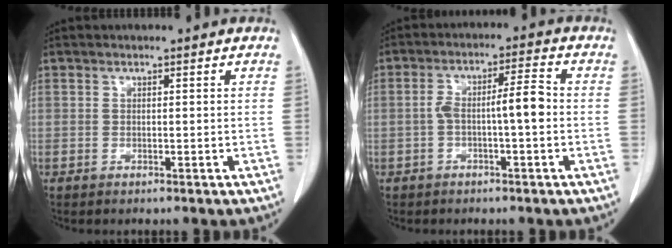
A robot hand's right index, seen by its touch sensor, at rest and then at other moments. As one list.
[{"total": 5.9, "force": [-1.0, 0.8, 5.7], "torque": [-0.104, 0.024, -0.015]}]